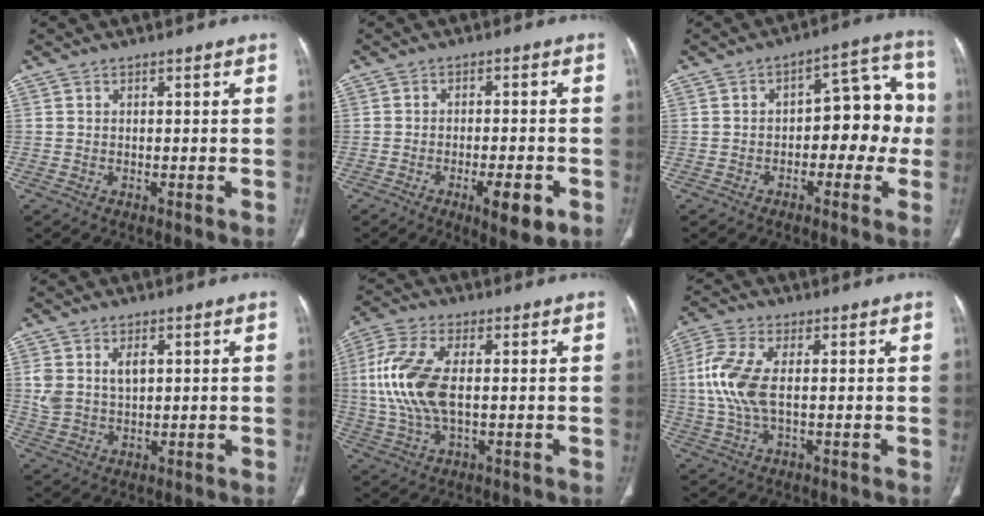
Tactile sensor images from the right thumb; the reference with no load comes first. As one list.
[{"total": 7.3, "force": [-3.2, 2.2, 6.2], "torque": [-0.091, 0.002, -0.043]}, {"total": 11.7, "force": [-1.5, 6.7, 9.5], "torque": [-0.069, 0.050, -0.028]}, {"total": 6.2, "force": [1.8, 3.8, 4.5], "torque": [-0.084, -0.003, 0.043]}, {"total": 12.7, "force": [0.8, 6.0, 11.2], "torque": [-0.260, 0.004, 0.016]}, {"total": 9.3, "force": [0.6, 4.1, 8.3], "torque": [-0.214, 0.005, 0.010]}]